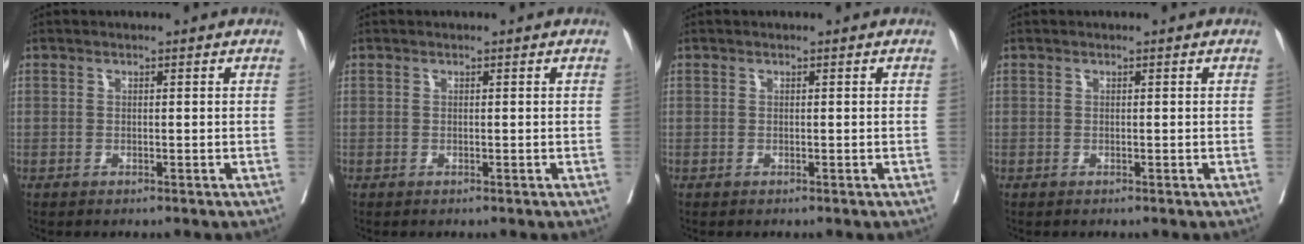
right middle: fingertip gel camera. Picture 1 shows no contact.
{"total": 0.0}
{"total": 0.0}
{"total": 0.0}